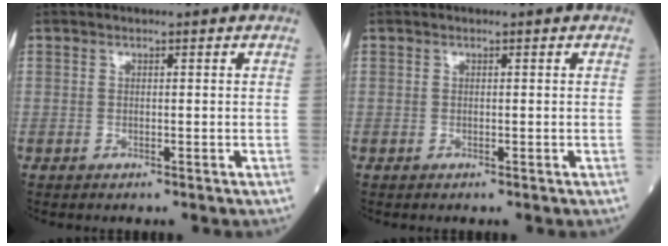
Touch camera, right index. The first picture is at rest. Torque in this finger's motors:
{"motor_torque": [0.01, 0.01, 0.00, 0.00]}